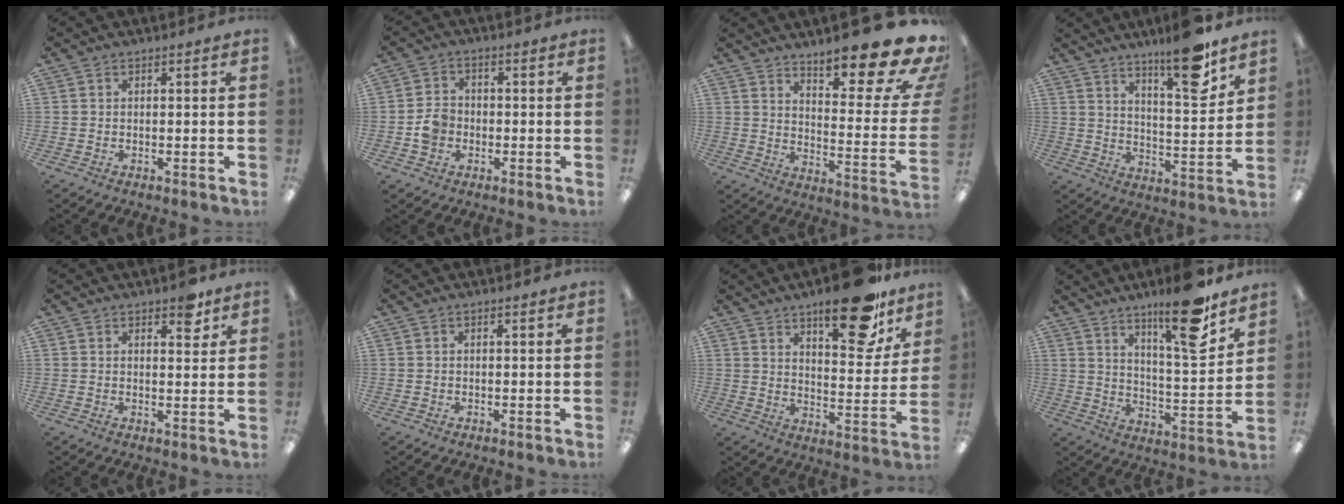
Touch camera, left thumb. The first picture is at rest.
{"total": 5.1, "force": [-1.5, 4.1, 2.6], "torque": [-0.044, 0.014, -0.024]}
{"total": 19.0, "force": [14.4, 4.0, 11.7], "torque": [-0.160, -0.118, 0.231]}
{"total": 14.9, "force": [11.2, 3.4, 9.2], "torque": [-0.136, -0.072, 0.182]}
{"total": 4.9, "force": [3.3, 2.3, 2.8], "torque": [-0.022, -0.014, 0.052]}
{"total": 0.0}
{"total": 20.1, "force": [13.7, 7.7, 12.5], "torque": [-0.161, -0.085, 0.219]}
{"total": 16.8, "force": [12.3, 3.3, 11.0], "torque": [-0.165, -0.080, 0.191]}